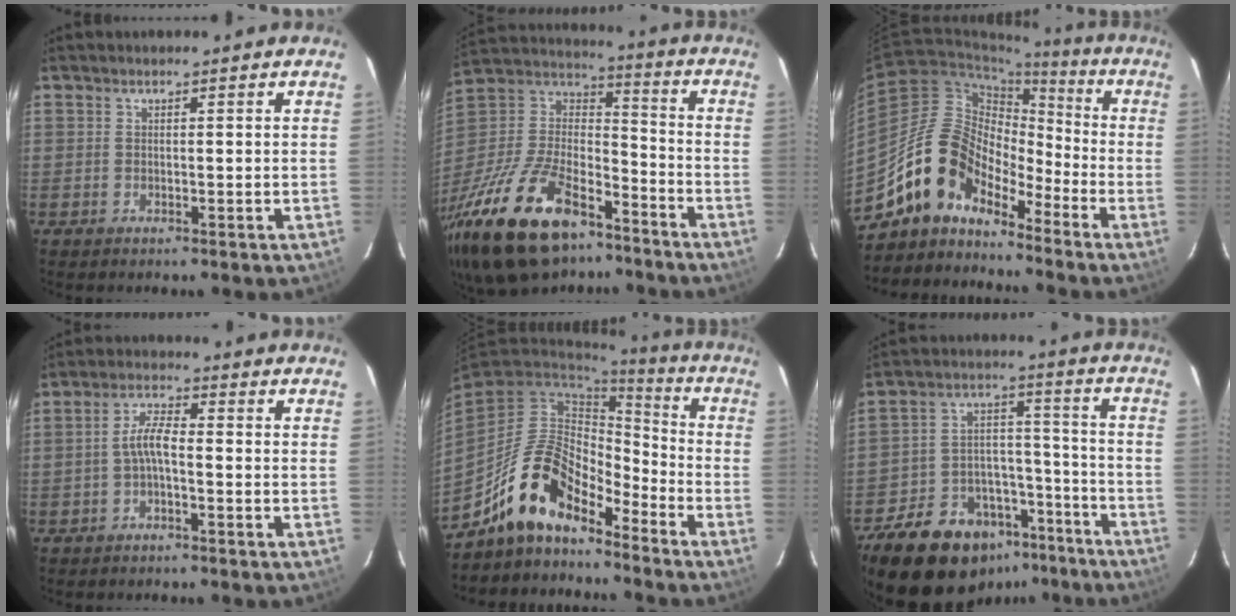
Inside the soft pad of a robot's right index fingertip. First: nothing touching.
{"total": 32.4, "force": [-21.2, 14.9, 19.4], "torque": [-0.407, -0.022, -0.344]}
{"total": 12.5, "force": [-10.0, 6.2, 4.3], "torque": [-0.074, 0.032, -0.198]}
{"total": 4.0, "force": [-1.3, 1.1, 3.6], "torque": [-0.077, 0.013, -0.027]}
{"total": 14.3, "force": [-11.2, 5.3, 7.1], "torque": [-0.140, 0.019, -0.211]}
{"total": 21.8, "force": [-15.9, 12.0, 8.7], "torque": [-0.187, 0.053, -0.222]}